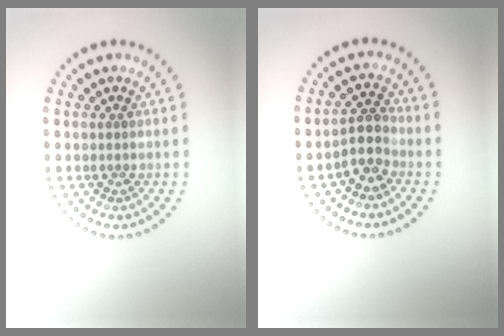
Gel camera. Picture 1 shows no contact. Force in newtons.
{"total": 2.6, "press": 2.2, "slide": 1.4}